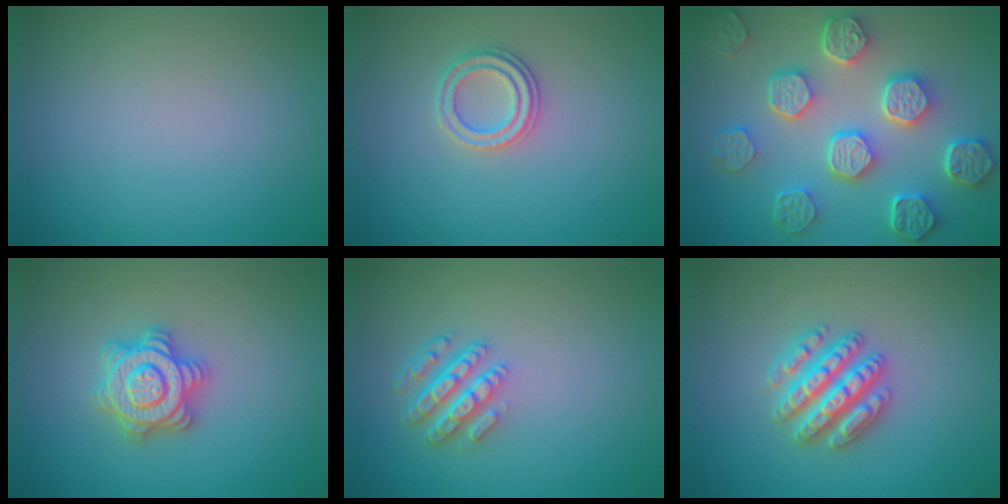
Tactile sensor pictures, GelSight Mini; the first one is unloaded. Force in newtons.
{"total": 2.3, "press": 2.2, "slide": 0.8}
{"total": 7.9, "press": 6.1, "slide": 5.0}
{"total": 4.6, "press": 4.6, "slide": 0.6}
{"total": 4.4, "press": 3.2, "slide": 3.0}
{"total": 4.5, "press": 4.4, "slide": 0.8}